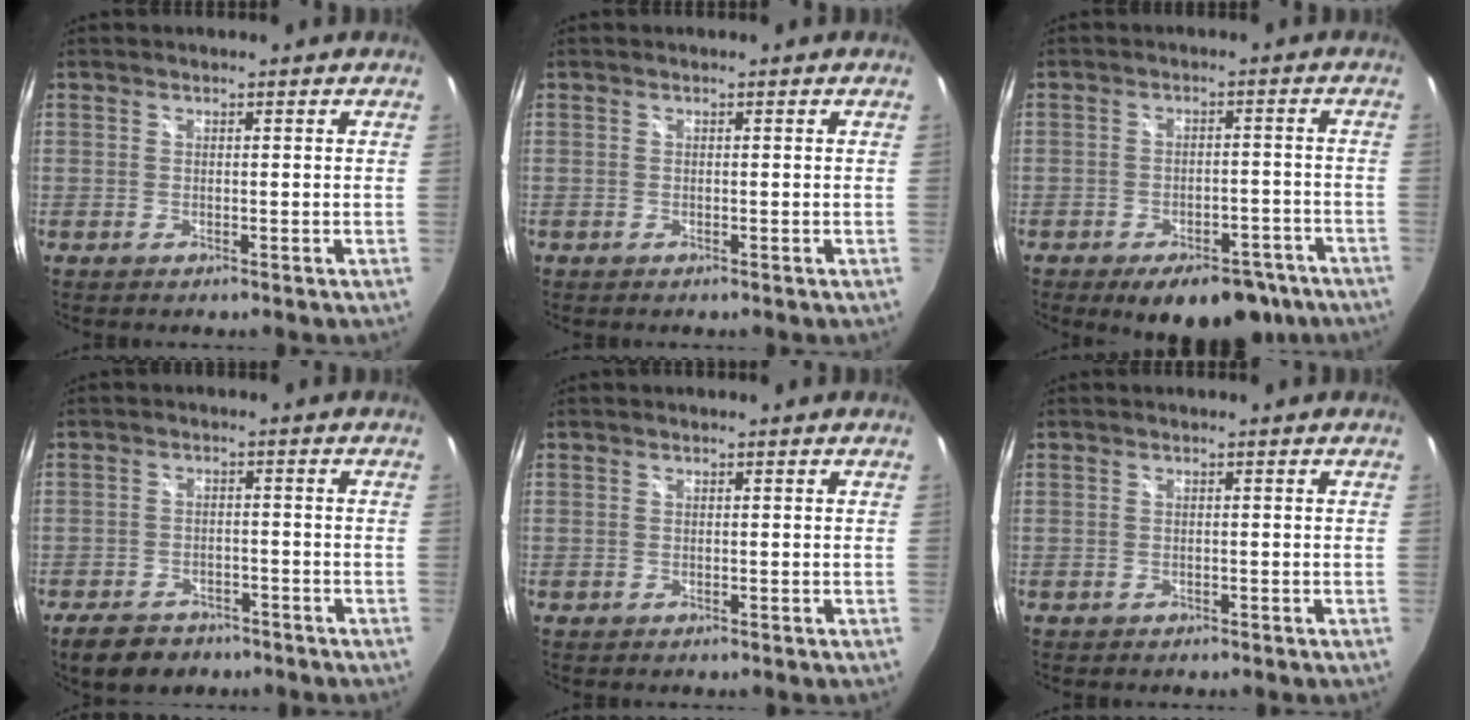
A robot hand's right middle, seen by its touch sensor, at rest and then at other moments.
{"total": 0.0}
{"total": 13.1, "force": [-9.3, 6.6, 6.5], "torque": [-0.109, 0.009, -0.110]}
{"total": 8.0, "force": [-5.8, 4.5, 3.2], "torque": [-0.084, 0.003, -0.087]}
{"total": 0.0}
{"total": 0.6, "force": [-0.4, 0.5, 0.1], "torque": [-0.004, -0.001, -0.002]}